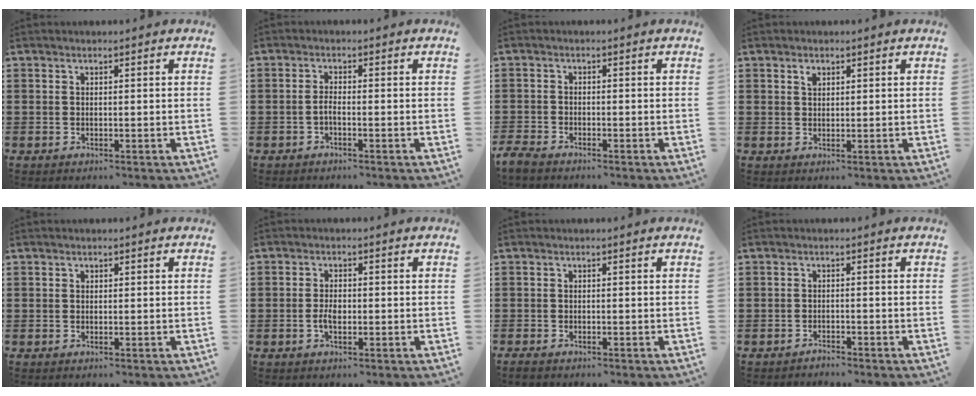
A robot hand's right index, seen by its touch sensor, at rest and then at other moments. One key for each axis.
{"total": 1.5, "fx": -0.9, "fy": 0.2, "fz": 1.1, "tx": -0.029, "ty": -0.003, "tz": -0.019}
{"total": 2.0, "fx": -1.9, "fy": 0.4, "fz": 0.3, "tx": -0.016, "ty": 0.000, "tz": -0.042}
{"total": 1.3, "fx": 0.8, "fy": 0.8, "fz": 0.7, "tx": -0.009, "ty": 0.000, "tz": 0.013}
{"total": 0.0}
{"total": 2.3, "fx": -0.6, "fy": 1.1, "fz": 1.9, "tx": -0.043, "ty": 0.001, "tz": -0.014}
{"total": 0.7, "fx": -0.7, "fy": 0.3, "fz": 0.1, "tx": -0.004, "ty": -0.002, "tz": -0.013}
{"total": 1.4, "fx": -1.3, "fy": 0.1, "fz": -0.1, "tx": -0.002, "ty": 0.005, "tz": -0.030}